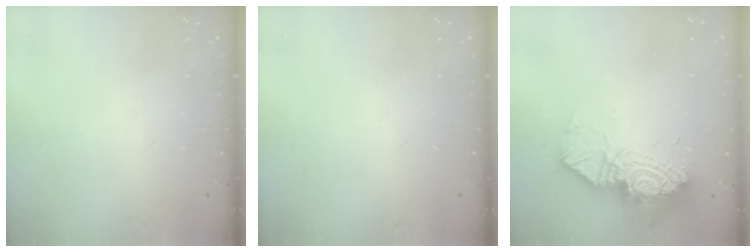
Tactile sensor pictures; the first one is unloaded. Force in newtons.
{"total": 0.0}
{"total": 18.7, "press": 16.6, "slide": 8.7}